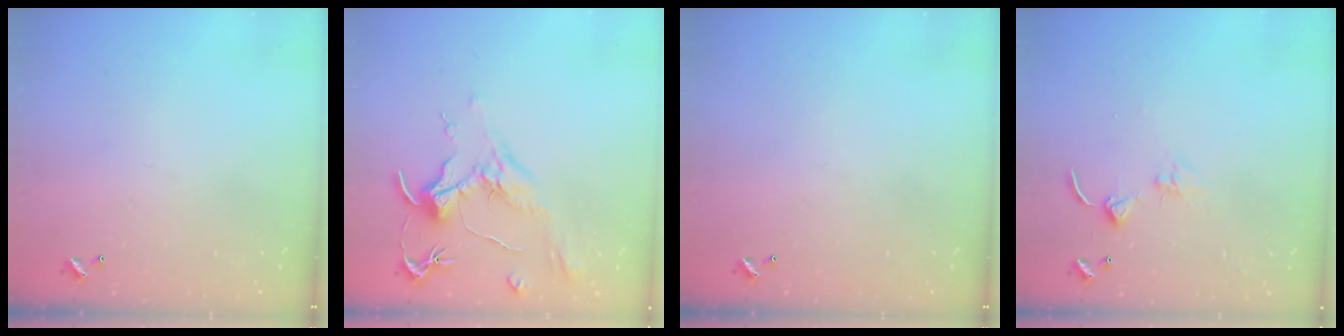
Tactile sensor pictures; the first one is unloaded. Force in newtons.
{"total": 2.1, "press": 2.0, "slide": 0.8}
{"total": 0.0}
{"total": 1.4, "press": 1.3, "slide": 0.3}